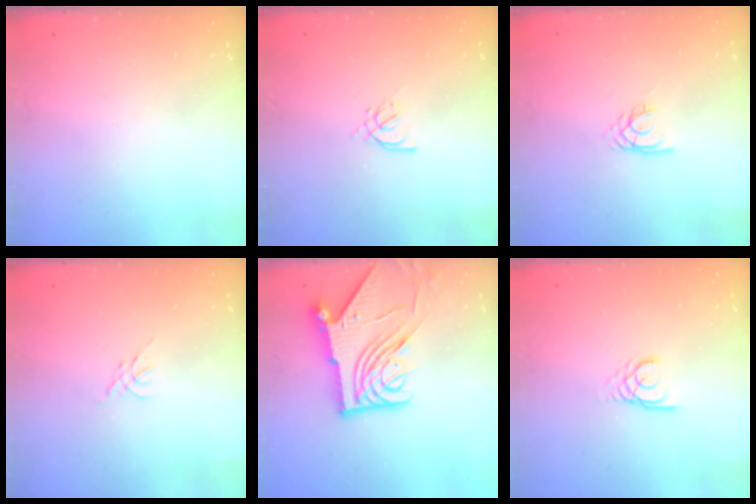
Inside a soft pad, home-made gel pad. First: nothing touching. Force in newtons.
{"total": 2.9, "press": 2.8, "slide": 0.8}
{"total": 2.1, "press": 2.1, "slide": 0.4}
{"total": 0.5, "press": 0.4, "slide": 0.3}
{"total": 12.4, "press": 12.3, "slide": 1.4}
{"total": 2.2, "press": 2.2, "slide": 0.2}